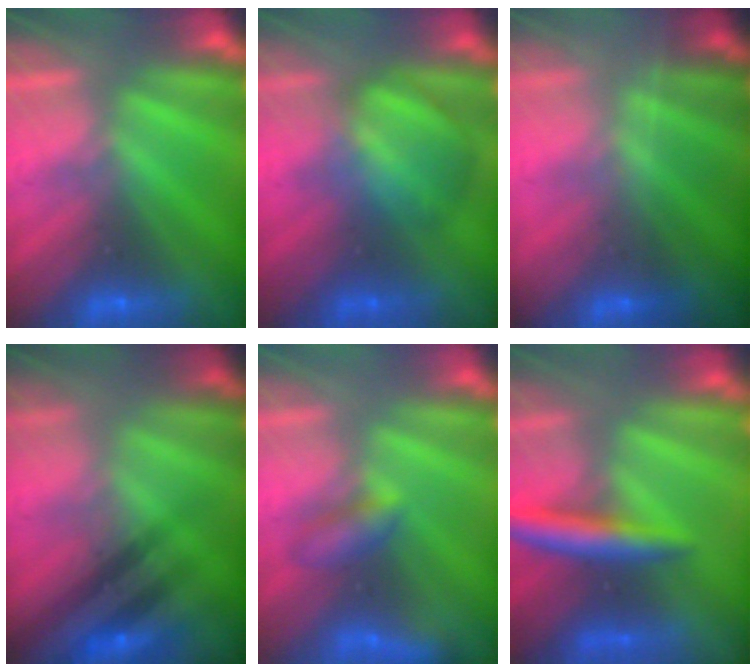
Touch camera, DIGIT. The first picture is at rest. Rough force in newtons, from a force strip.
{"total": 2.8}
{"total": 1.8}
{"total": 2.8}
{"total": 2.1}
{"total": 7.4}